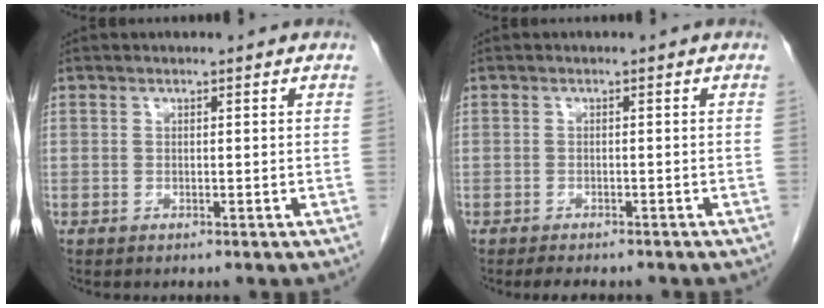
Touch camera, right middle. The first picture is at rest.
{"total": 4.1, "force": [-3.5, 1.3, 1.8], "torque": [-0.028, -0.008, -0.043]}